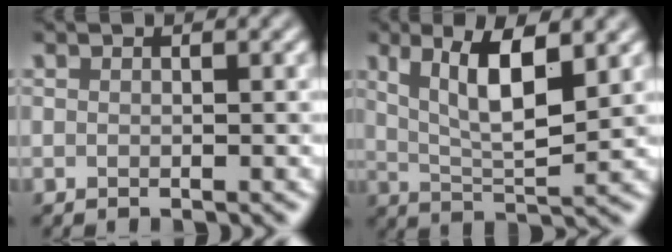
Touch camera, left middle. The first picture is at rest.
{"total": 6.5, "force": [2.3, 1.8, 5.8], "torque": [-0.103, -0.007, 0.044]}